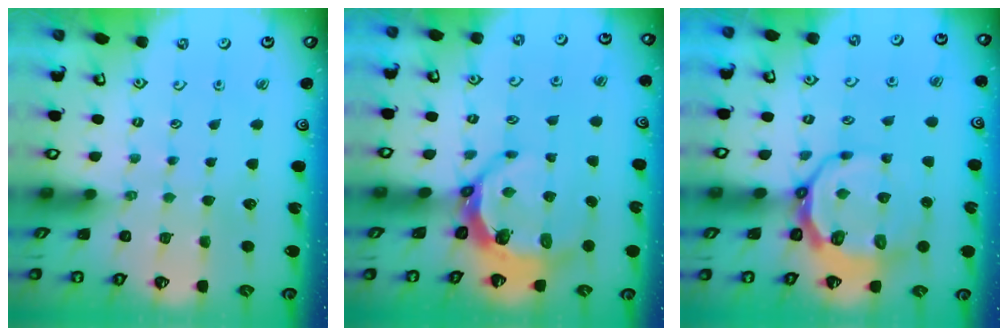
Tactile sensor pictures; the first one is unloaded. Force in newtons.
{"total": 6.5, "press": 5.3, "slide": 3.8}
{"total": 9.7, "press": 9.0, "slide": 3.8}